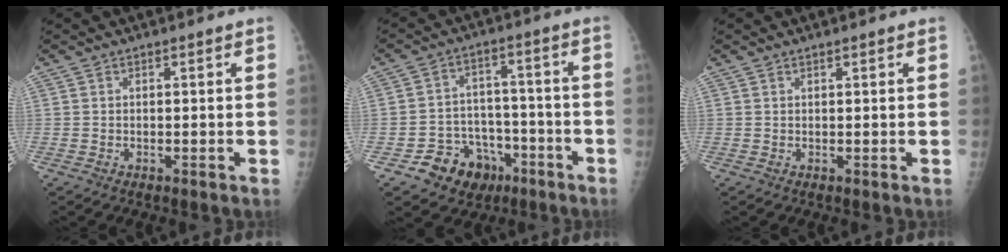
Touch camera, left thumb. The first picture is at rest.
{"total": 10.7, "force": [-5.8, 8.4, 3.1], "torque": [-0.015, 0.059, -0.081]}
{"total": 0.5, "force": [0.4, 0.0, 0.4], "torque": [-0.006, 0.000, 0.007]}